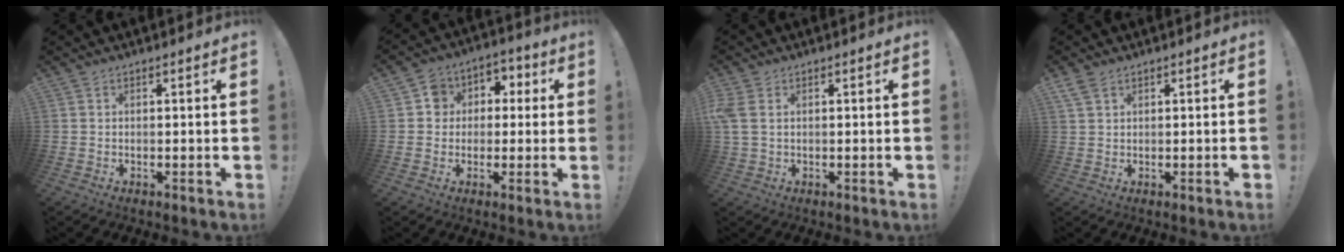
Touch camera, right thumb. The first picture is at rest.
{"total": 7.8, "force": [-0.8, 7.4, 2.5], "torque": [-0.024, 0.013, -0.011]}
{"total": 3.7, "force": [1.3, 2.4, 2.5], "torque": [-0.057, 0.003, 0.025]}
{"total": 2.7, "force": [1.2, 1.2, 2.2], "torque": [-0.042, 0.002, 0.025]}